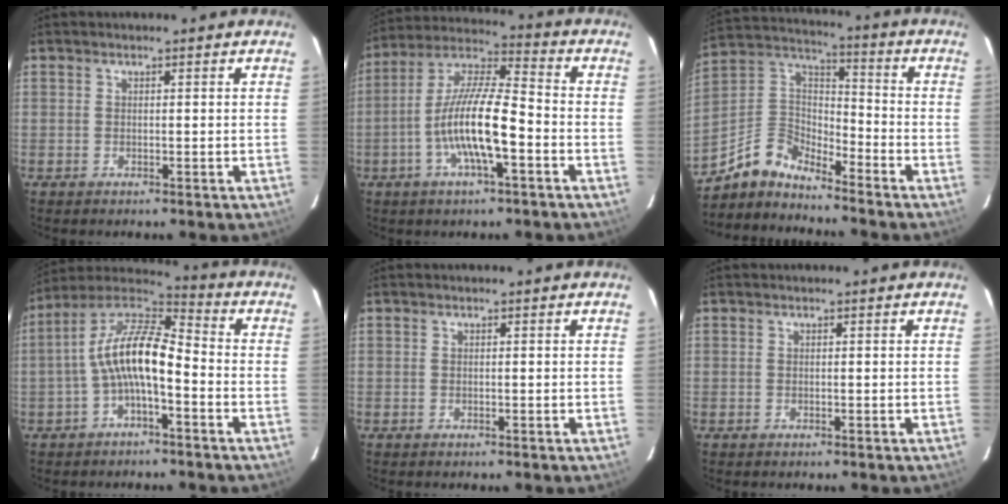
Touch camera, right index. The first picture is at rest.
{"total": 13.4, "force": [-4.5, 2.8, 12.3], "torque": [-0.244, 0.000, -0.089]}
{"total": 9.6, "force": [-8.3, 3.4, 3.3], "torque": [-0.089, 0.030, -0.177]}
{"total": 11.5, "force": [-3.0, 4.0, 10.4], "torque": [-0.212, 0.019, -0.061]}
{"total": 0.0}
{"total": 0.0}